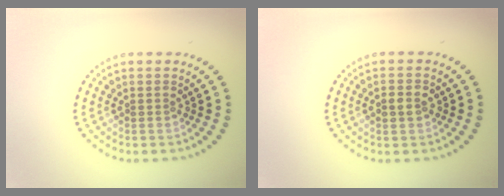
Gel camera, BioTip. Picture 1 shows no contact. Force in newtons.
{"total": 1.7, "press": 1.7, "slide": 0.2}